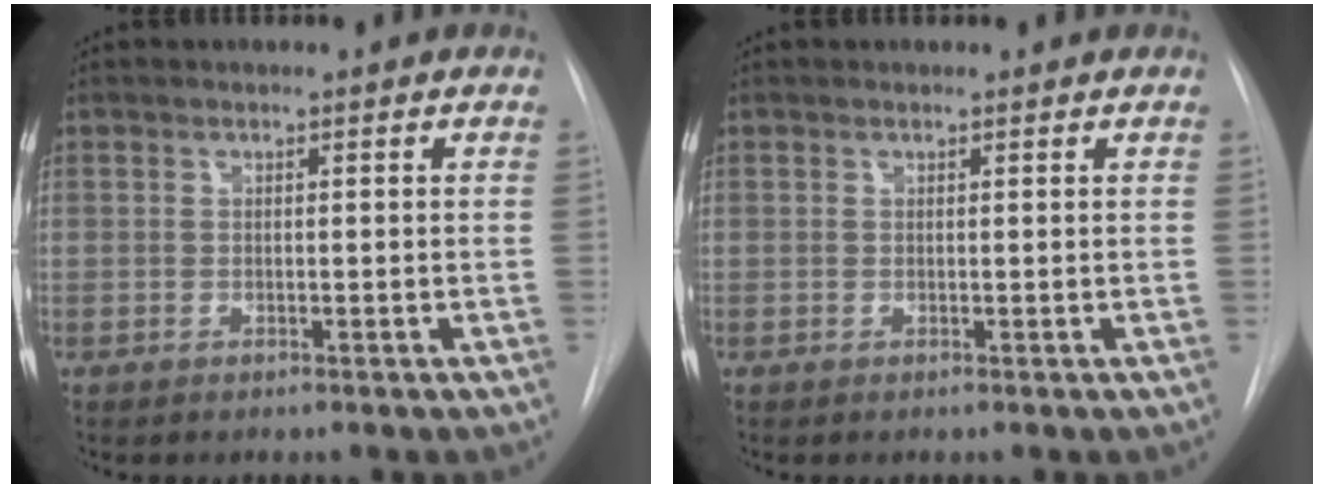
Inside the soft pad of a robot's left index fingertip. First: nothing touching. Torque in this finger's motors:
{"motor_torque": [0.08, -0.18, -0.03, -0.01]}